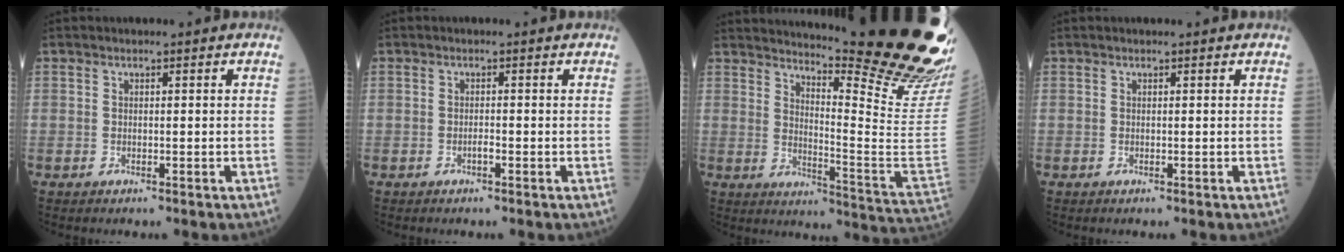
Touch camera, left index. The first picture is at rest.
{"total": 0.7, "force": [-0.4, 0.1, 0.6], "torque": [-0.010, 0.001, -0.008]}
{"total": 27.0, "force": [22.2, -0.2, 15.3], "torque": [-0.205, -0.145, 0.279]}
{"total": 0.6, "force": [0.6, 0.1, 0.1], "torque": [-0.002, 0.002, 0.005]}